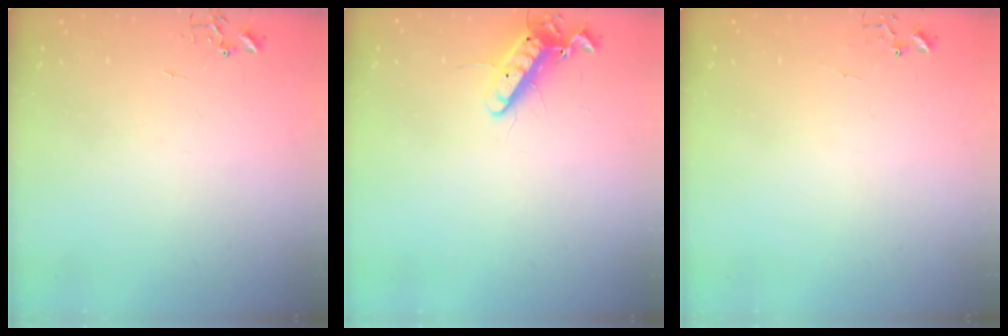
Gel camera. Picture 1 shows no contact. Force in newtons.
{"total": 12.1, "press": 12.0, "slide": 1.4}
{"total": 5.0, "press": 5.0, "slide": 0.4}